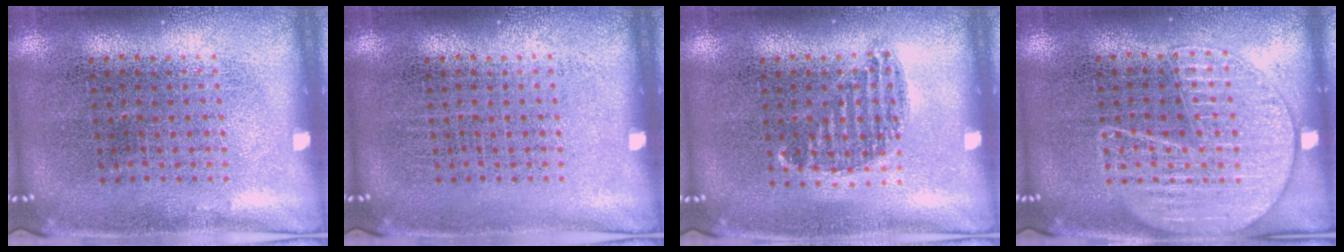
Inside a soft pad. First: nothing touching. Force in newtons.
{"total": 0.0}
{"total": 0.8, "press": 0.6, "slide": 0.4}
{"total": 1.5, "press": 1.5, "slide": 0.1}